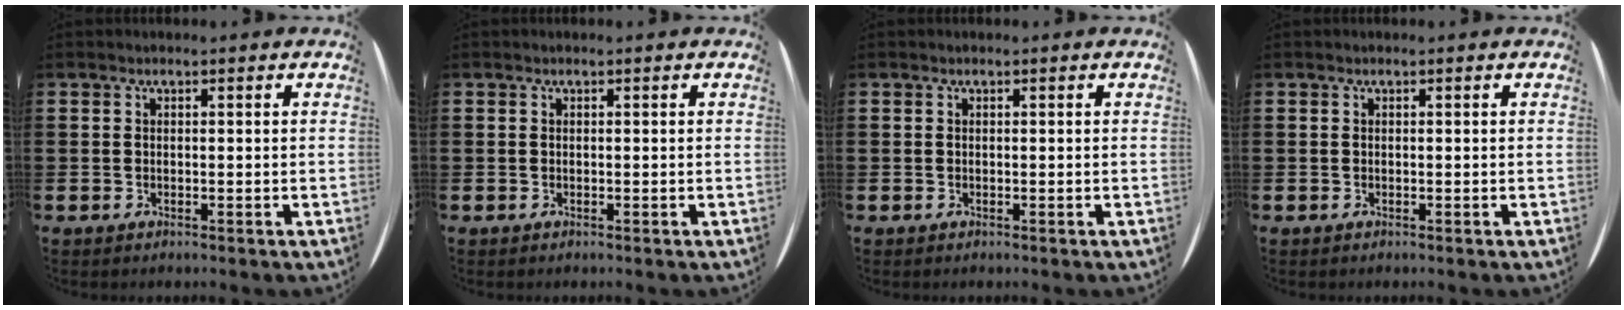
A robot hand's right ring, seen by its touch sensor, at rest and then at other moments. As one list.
[{"total": 0.0}, {"total": 0.0}, {"total": 0.0}]